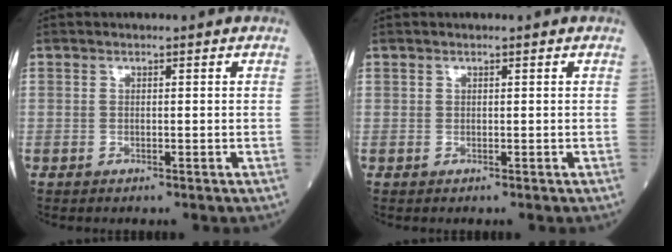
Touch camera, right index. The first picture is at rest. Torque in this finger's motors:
{"motor_torque": [-0.01, 0.06, -0.02, -0.01]}